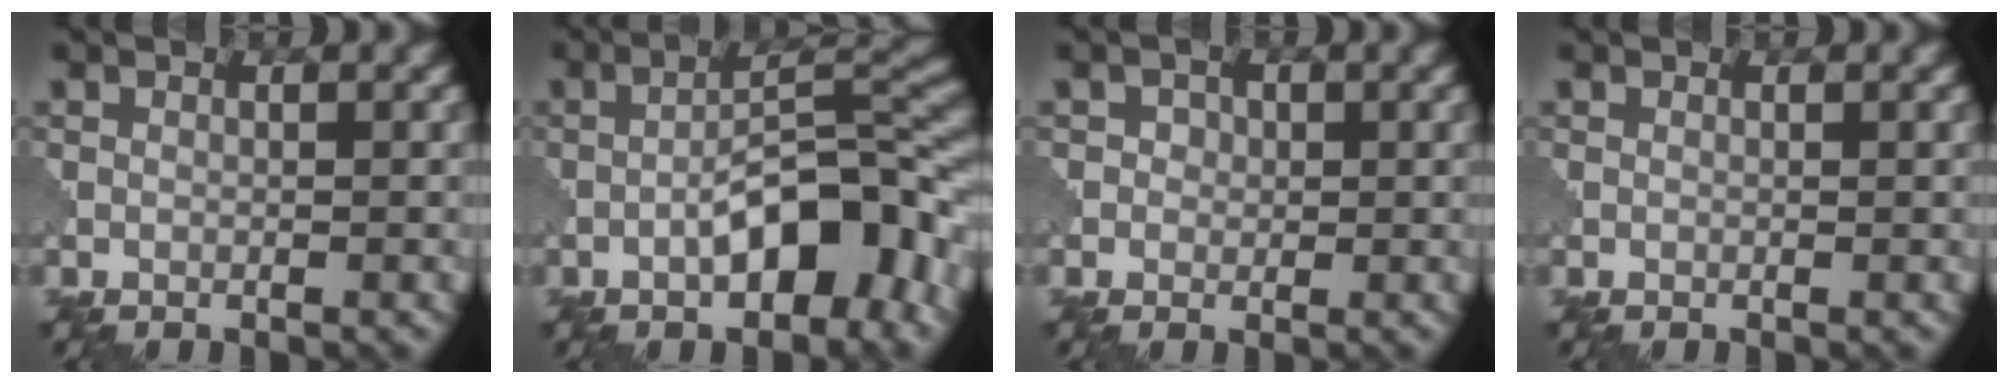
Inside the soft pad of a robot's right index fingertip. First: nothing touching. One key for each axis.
{"total": 8.7, "fx": -3.6, "fy": 2.9, "fz": 7.4, "tx": -0.107, "ty": 0.024, "tz": -0.065}
{"total": 1.5, "fx": 0.2, "fy": 1.4, "fz": 0.6, "tx": 0.003, "ty": 0.002, "tz": 0.001}
{"total": 0.0}